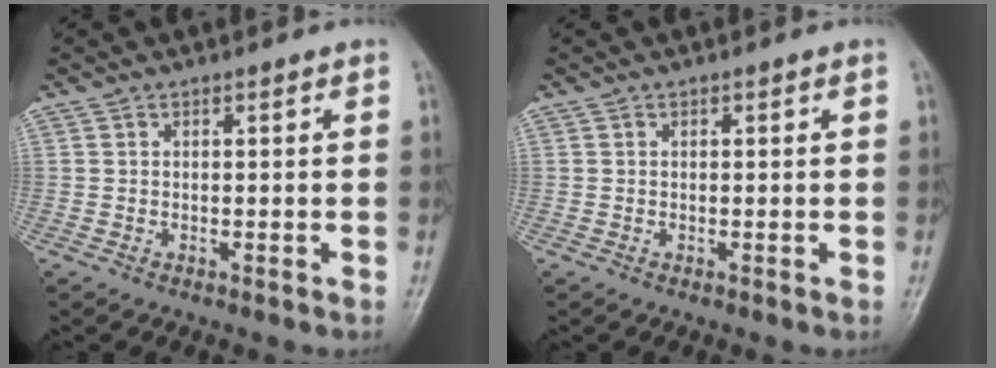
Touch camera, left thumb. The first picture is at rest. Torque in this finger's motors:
{"motor_torque": [-0.07, 0.07, -0.07, 0.07, 0.00]}